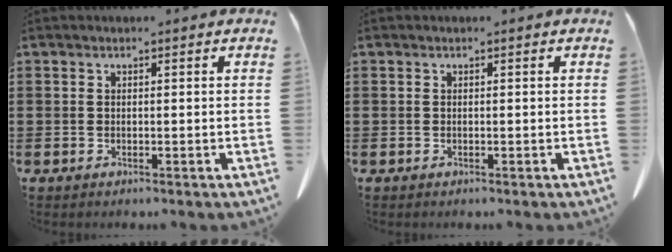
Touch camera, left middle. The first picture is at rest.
{"total": 0.0}